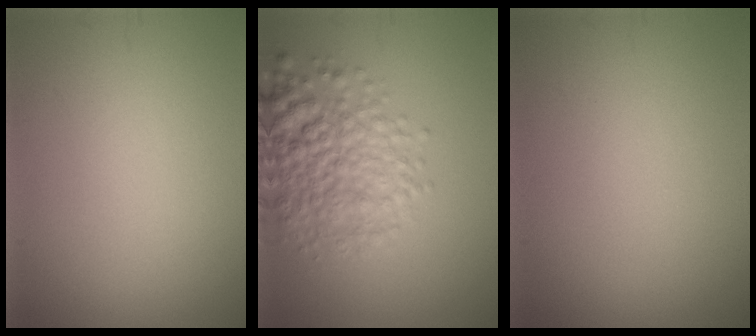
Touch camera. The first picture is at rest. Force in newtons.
{"total": 5.8, "press": 5.8, "slide": 0.3}
{"total": 0.0}